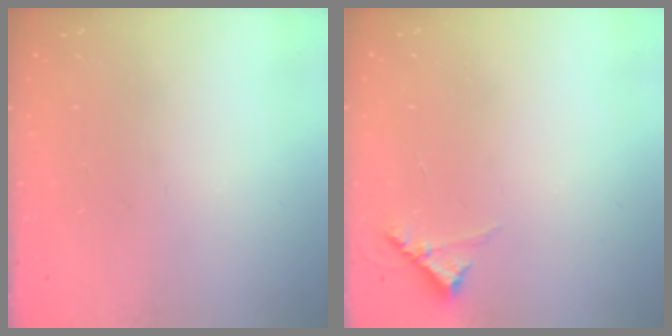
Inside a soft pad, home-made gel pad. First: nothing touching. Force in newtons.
{"total": 5.4, "press": 5.4, "slide": 0.4}